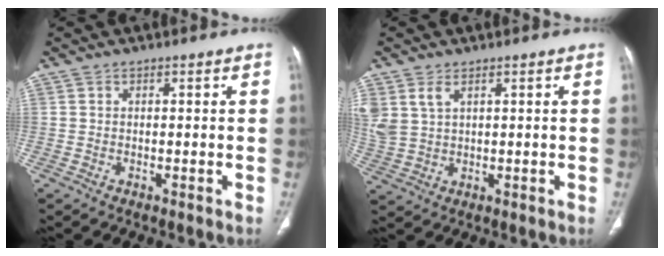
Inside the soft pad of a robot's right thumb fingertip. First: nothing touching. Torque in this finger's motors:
{"motor_torque": [-0.06, 0.11, 0.55, -0.40, 0.14]}